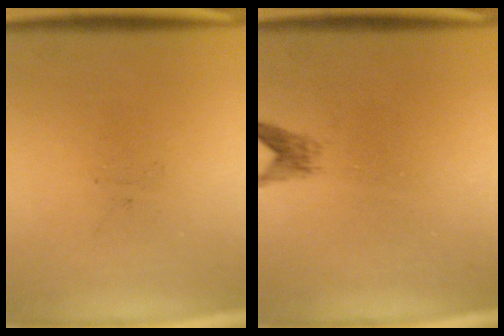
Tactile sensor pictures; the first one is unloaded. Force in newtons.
{"total": 1.5}